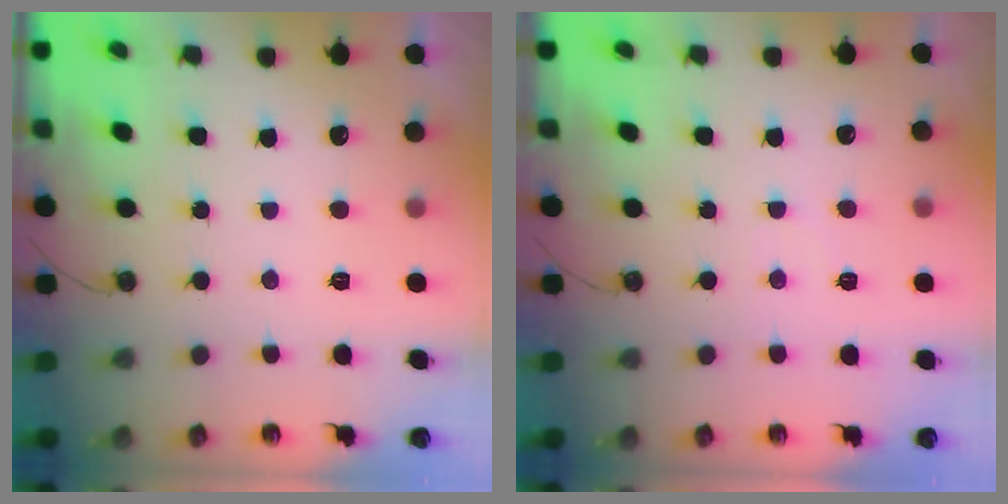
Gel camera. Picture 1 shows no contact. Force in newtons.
{"total": 1.9, "press": 1.9, "slide": 0.3}